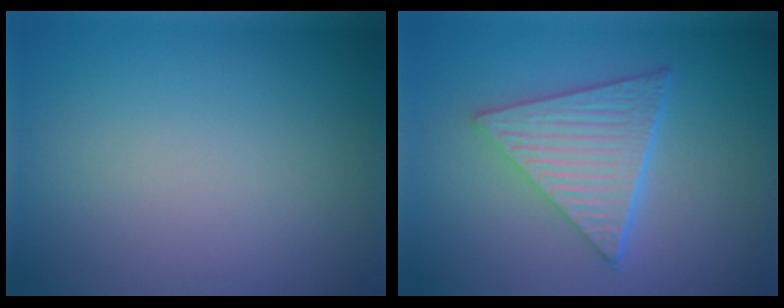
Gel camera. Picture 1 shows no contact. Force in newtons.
{"total": 6.0, "press": 4.5, "slide": 4.0}